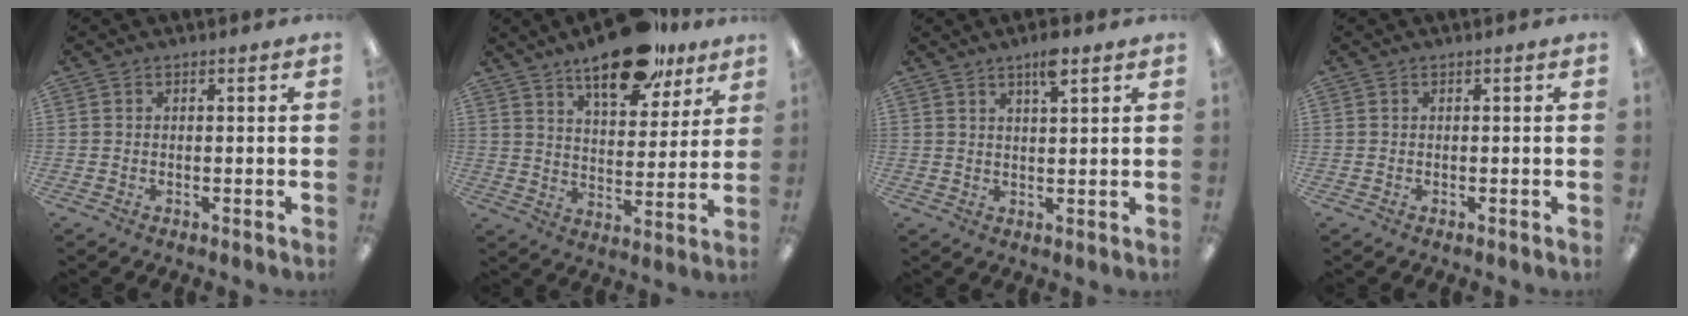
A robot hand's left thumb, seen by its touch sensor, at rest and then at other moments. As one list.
[{"total": 17.2, "force": [12.5, 7.0, 9.6], "torque": [-0.133, -0.069, 0.209]}, {"total": 4.8, "force": [3.5, 1.0, 3.2], "torque": [-0.055, -0.009, 0.057]}, {"total": 0.0}]